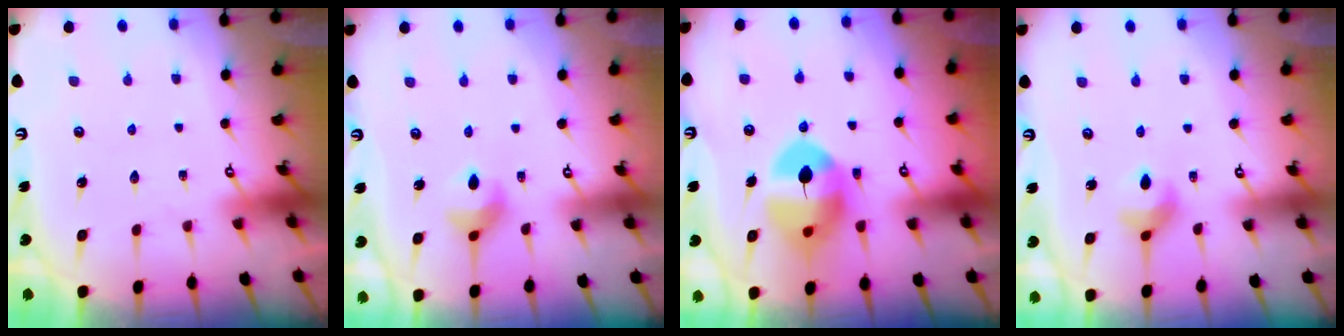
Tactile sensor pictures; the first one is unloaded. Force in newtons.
{"total": 7.0, "press": 6.9, "slide": 0.9}
{"total": 11.2, "press": 11.0, "slide": 2.0}
{"total": 6.3, "press": 6.3, "slide": 0.6}